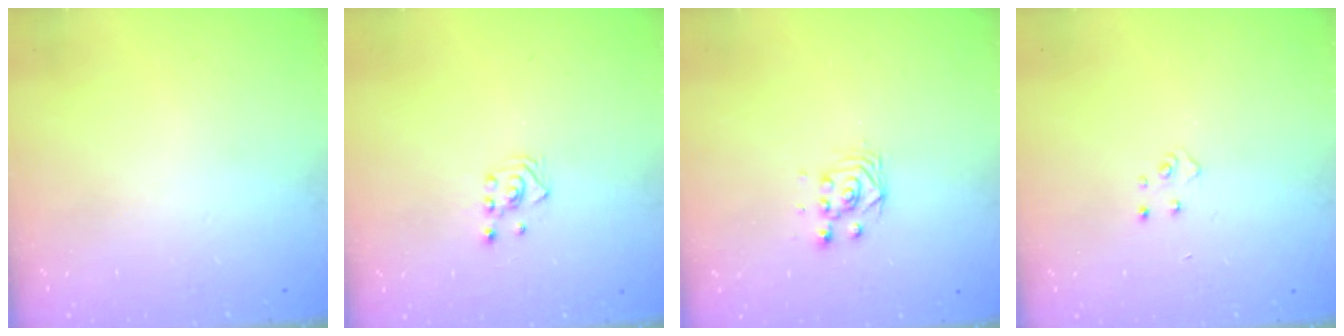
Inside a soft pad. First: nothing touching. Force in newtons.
{"total": 2.6, "press": 2.4, "slide": 0.9}
{"total": 2.8, "press": 2.5, "slide": 1.3}
{"total": 3.3, "press": 3.3, "slide": 0.4}